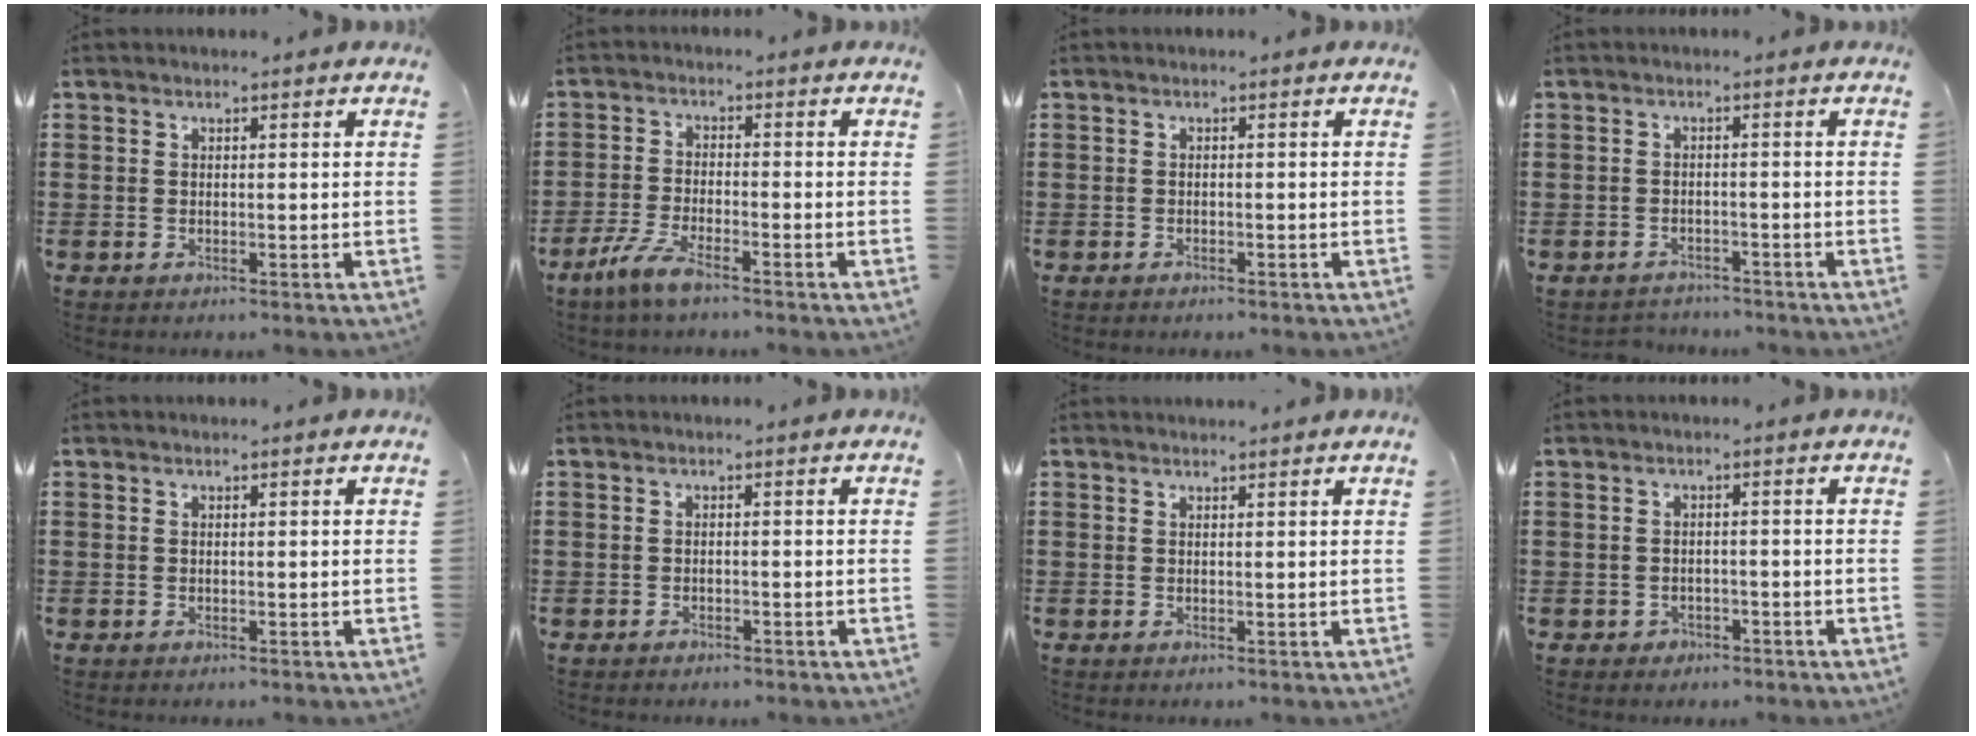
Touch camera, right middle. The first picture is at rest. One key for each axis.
{"total": 4.8, "fx": -3.5, "fy": 0.5, "fz": 3.3, "tx": -0.088, "ty": -0.016, "tz": -0.071}
{"total": 0.6, "fx": -0.5, "fy": 0.1, "fz": 0.2, "tx": -0.006, "ty": -0.004, "tz": -0.010}
{"total": 1.8, "fx": -1.8, "fy": 0.3, "fz": -0.2, "tx": -0.004, "ty": -0.002, "tz": -0.040}
{"total": 0.0}
{"total": 0.6, "fx": -0.6, "fy": 0.1, "fz": 0.1, "tx": -0.004, "ty": -0.002, "tz": -0.012}
{"total": 0.7, "fx": 0.7, "fy": -0.1, "fz": 0.0, "tx": -0.001, "ty": -0.003, "tz": 0.013}
{"total": 1.2, "fx": -0.9, "fy": 0.7, "fz": 0.2, "tx": -0.009, "ty": -0.002, "tz": -0.021}